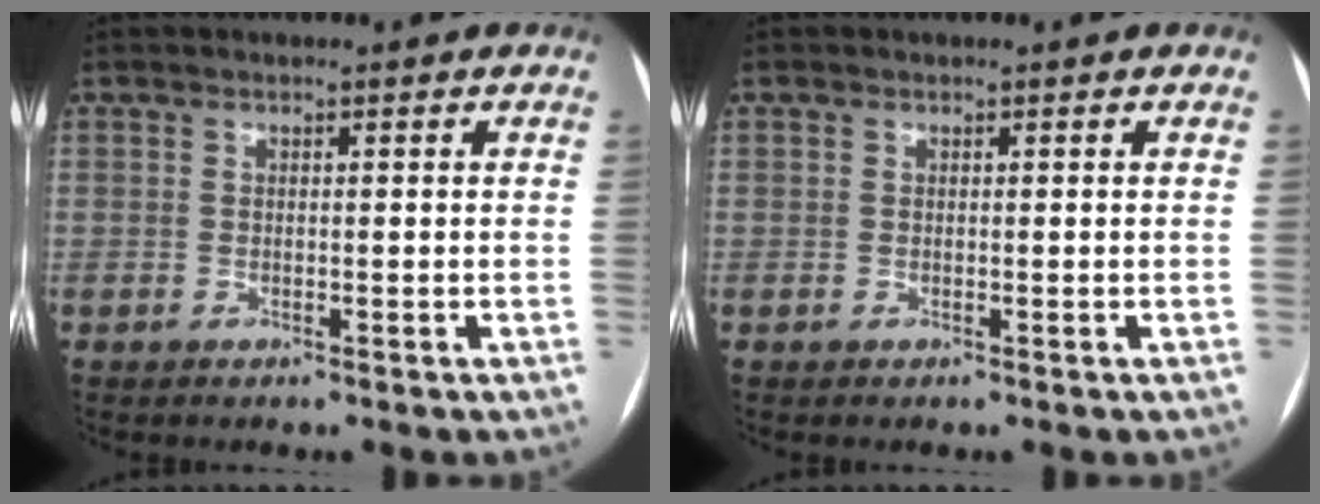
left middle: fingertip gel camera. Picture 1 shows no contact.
{"total": 1.9, "force": [-0.8, -1.4, -1.0], "torque": [0.018, -0.003, -0.012]}